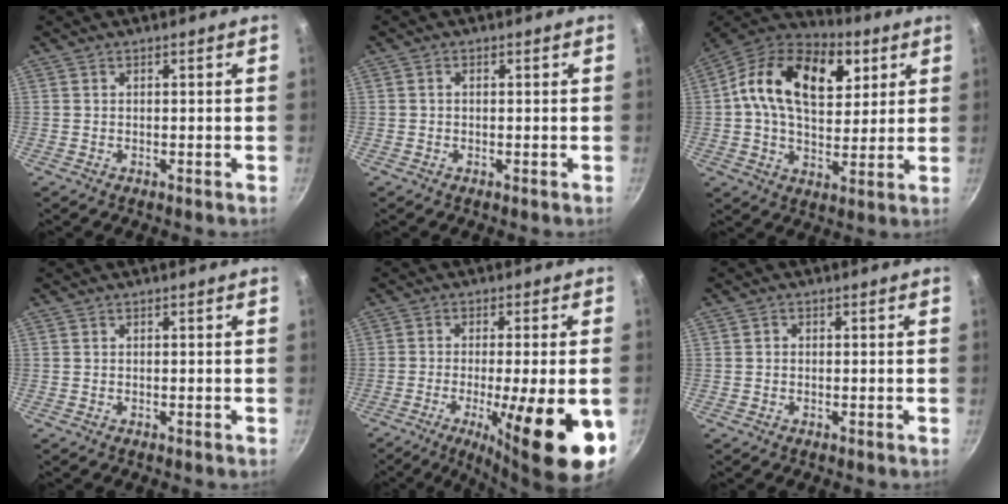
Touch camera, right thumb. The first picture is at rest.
{"total": 0.7, "force": [0.0, 0.5, 0.5], "torque": [-0.008, 0.005, 0.001]}
{"total": 21.5, "force": [6.6, 13.4, 15.4], "torque": [-0.232, -0.002, 0.094]}
{"total": 0.0}
{"total": 18.3, "force": [-6.0, 4.2, 16.8], "torque": [-0.236, -0.004, -0.083]}
{"total": 0.8, "force": [-0.1, 0.7, 0.3], "torque": [-0.005, 0.004, -0.002]}